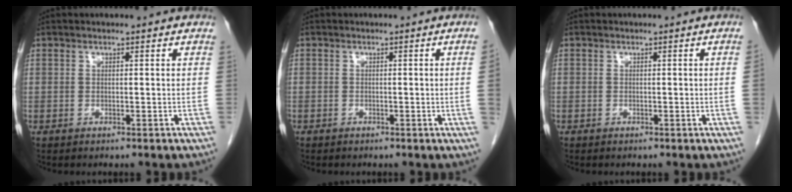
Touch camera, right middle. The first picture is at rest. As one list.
[{"total": 1.6, "force": [-0.3, -0.7, 1.4], "torque": [-0.014, 0.001, -0.006]}, {"total": 0.8, "force": [-0.1, -0.3, 0.7], "torque": [-0.001, 0.002, -0.003]}]